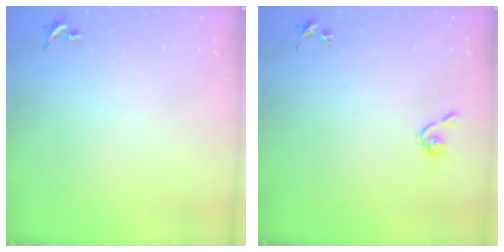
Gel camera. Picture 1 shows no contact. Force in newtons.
{"total": 4.0, "press": 4.0, "slide": 0.7}